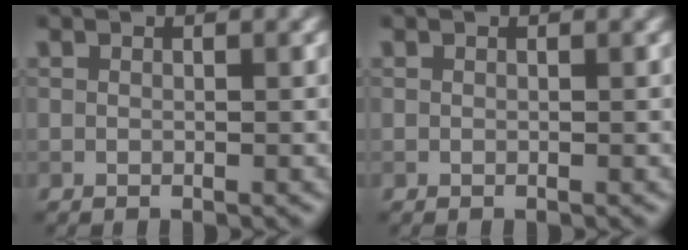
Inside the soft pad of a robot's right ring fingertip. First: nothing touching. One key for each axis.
{"total": 0.0}